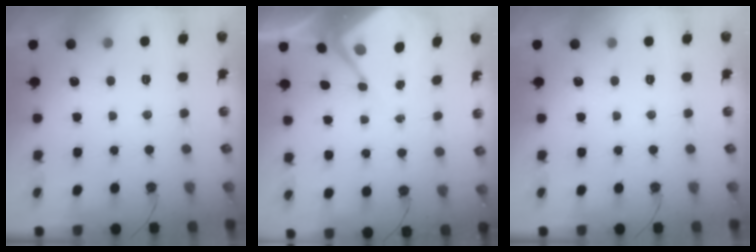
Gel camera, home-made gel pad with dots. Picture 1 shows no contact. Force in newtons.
{"total": 5.4, "press": 5.4, "slide": 0.5}
{"total": 0.0}